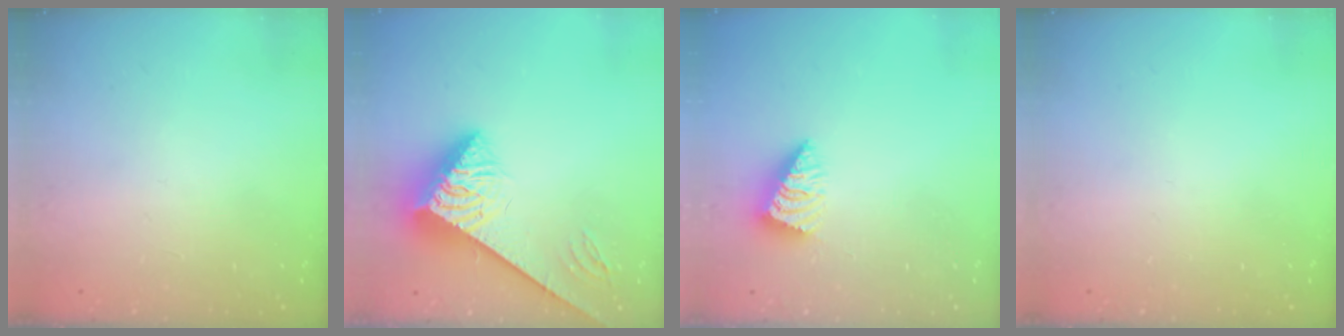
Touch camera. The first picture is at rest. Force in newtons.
{"total": 8.8, "press": 8.8, "slide": 0.9}
{"total": 2.4, "press": 2.4, "slide": 0.4}
{"total": 0.0}